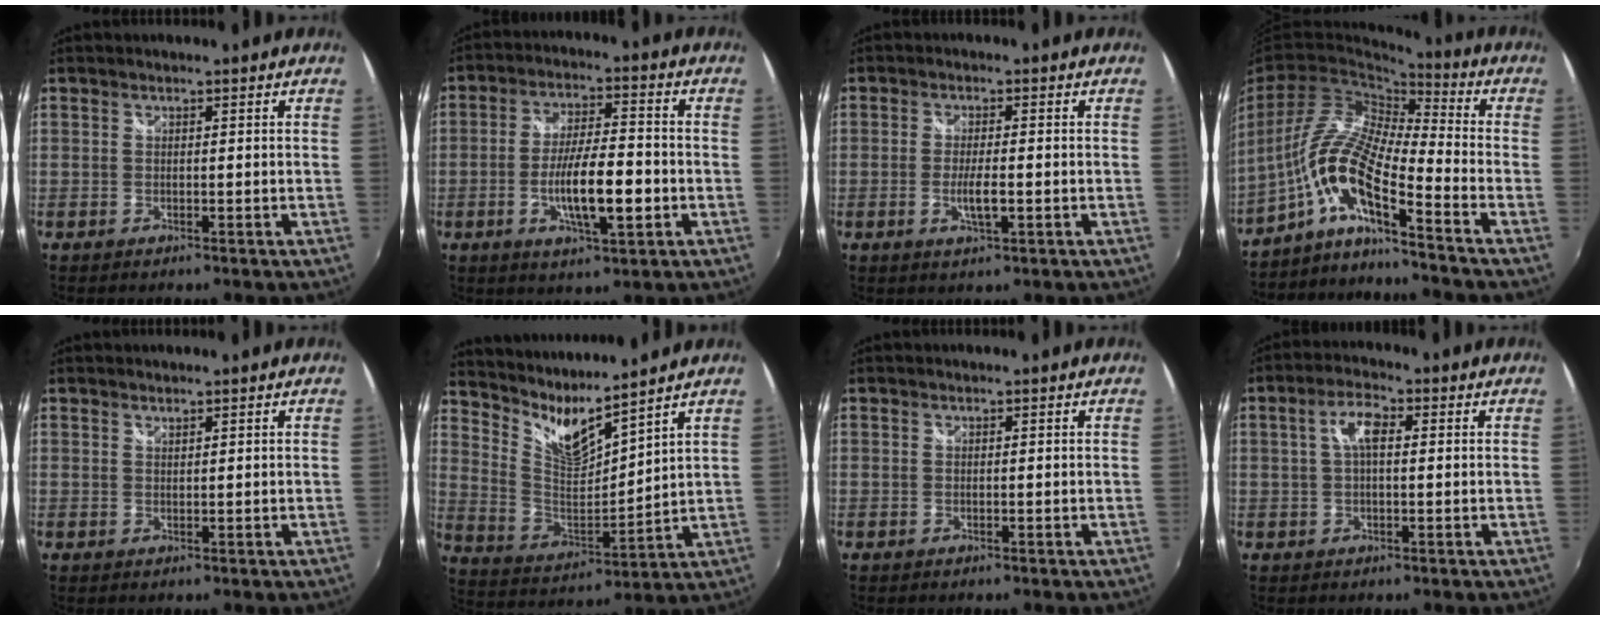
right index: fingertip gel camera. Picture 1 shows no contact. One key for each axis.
{"total": 10.7, "fx": -3.0, "fy": 2.4, "fz": 10.0, "tx": -0.185, "ty": -0.006, "tz": -0.048}
{"total": 3.9, "fx": -1.1, "fy": 0.6, "fz": 3.7, "tx": -0.071, "ty": -0.005, "tz": -0.018}
{"total": 11.2, "fx": -6.6, "fy": 1.0, "fz": 9.0, "tx": -0.170, "ty": -0.003, "tz": -0.141}
{"total": 0.7, "fx": 0.6, "fy": 0.1, "fz": 0.1, "tx": -0.001, "ty": 0.001, "tz": 0.012}
{"total": 9.2, "fx": 8.3, "fy": 0.3, "fz": 3.9, "tx": -0.076, "ty": -0.030, "tz": 0.164}
{"total": 0.0}
{"total": 5.0, "fx": 0.9, "fy": 2.0, "fz": 4.5, "tx": -0.087, "ty": 0.014, "tz": 0.013}